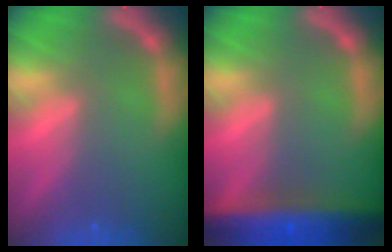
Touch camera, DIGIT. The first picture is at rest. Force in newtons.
{"total": 9.5}